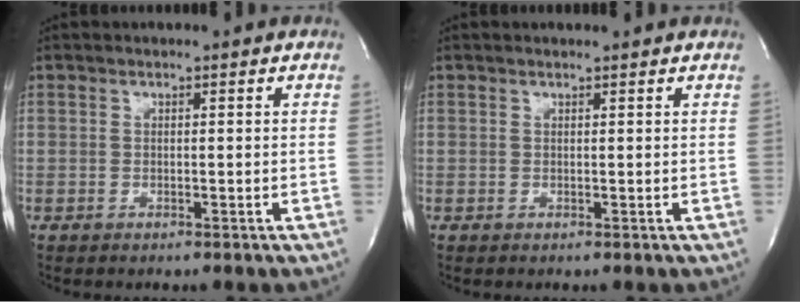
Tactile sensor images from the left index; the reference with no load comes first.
{"total": 1.1, "force": [1.1, 0.0, 0.3], "torque": [-0.010, 0.006, 0.017]}